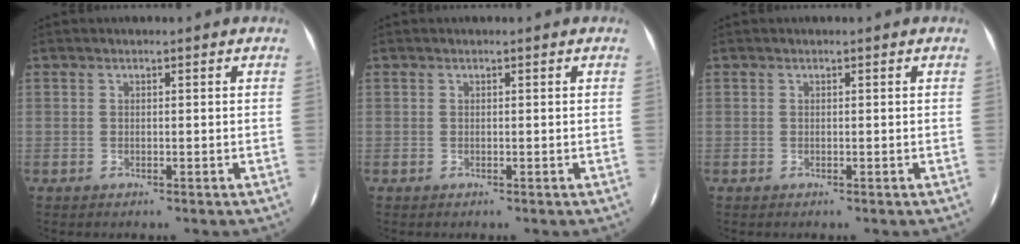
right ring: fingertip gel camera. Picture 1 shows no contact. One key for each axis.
{"total": 0.0}
{"total": 0.0}